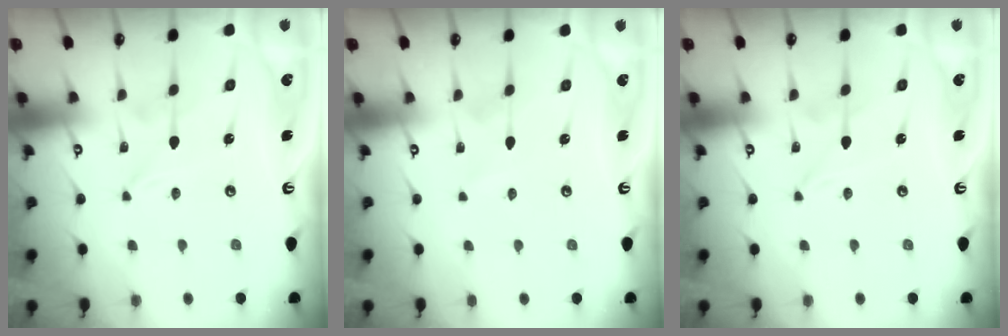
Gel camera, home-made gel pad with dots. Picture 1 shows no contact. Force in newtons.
{"total": 0.0}
{"total": 0.0}